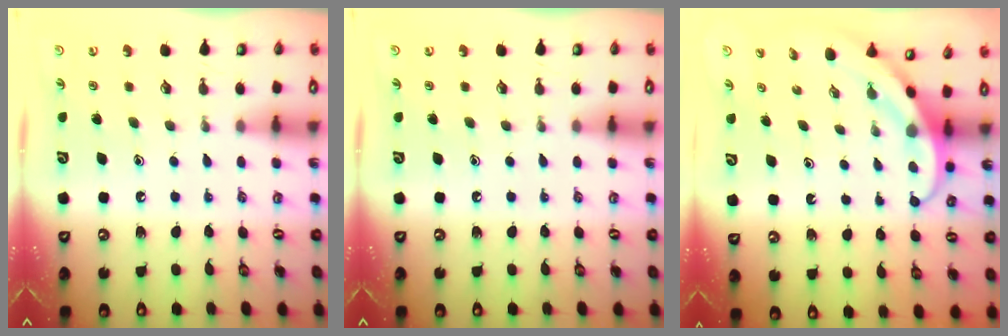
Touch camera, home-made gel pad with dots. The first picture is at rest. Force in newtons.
{"total": 0.0}
{"total": 3.7, "press": 3.7, "slide": 0.3}